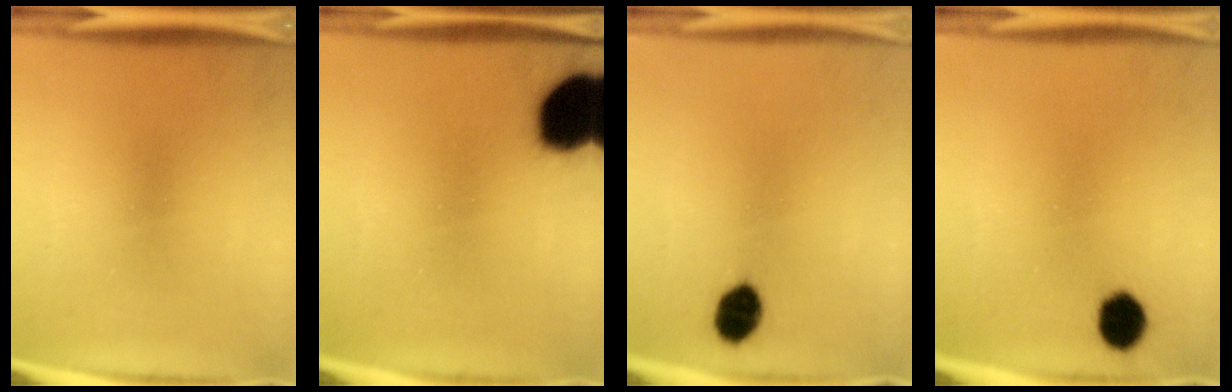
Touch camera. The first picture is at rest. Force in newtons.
{"total": 17.3}
{"total": 6.5}
{"total": 6.4}